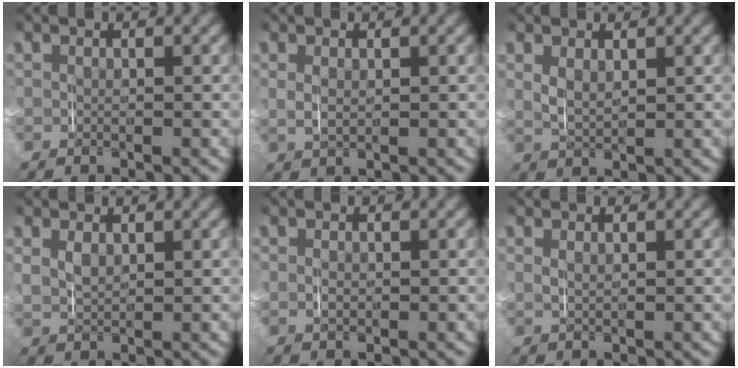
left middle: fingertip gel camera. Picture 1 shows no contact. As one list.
[{"total": 0.8, "force": [0.3, 0.1, 0.8], "torque": [-0.021, -0.005, 0.013]}, {"total": 1.5, "force": [0.8, 0.4, 1.2], "torque": [-0.028, -0.006, 0.022]}, {"total": 1.3, "force": [0.7, 0.3, 1.0], "torque": [-0.024, -0.003, 0.020]}, {"total": 0.5, "force": [-0.1, 0.1, 0.5], "torque": [-0.009, -0.003, 0.003]}, {"total": 0.7, "force": [0.4, -0.3, 0.4], "torque": [-0.009, -0.003, 0.013]}]